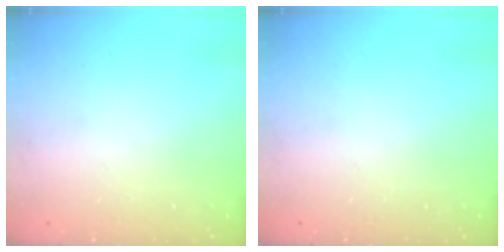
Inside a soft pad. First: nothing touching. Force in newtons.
{"total": 0.0}